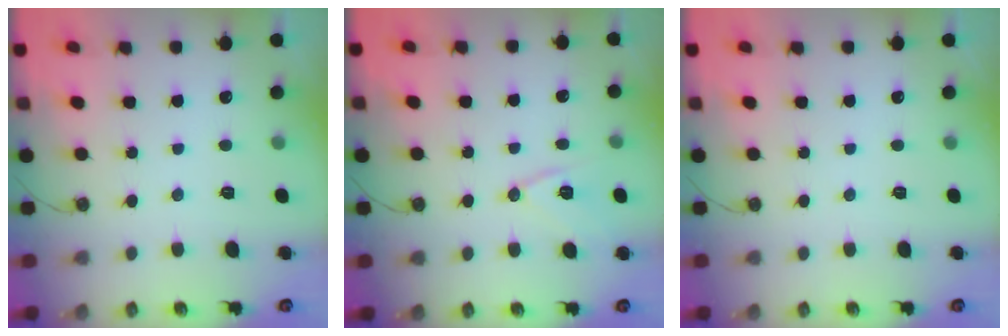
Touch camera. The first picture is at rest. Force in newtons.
{"total": 9.7, "press": 9.0, "slide": 3.5}
{"total": 0.0}